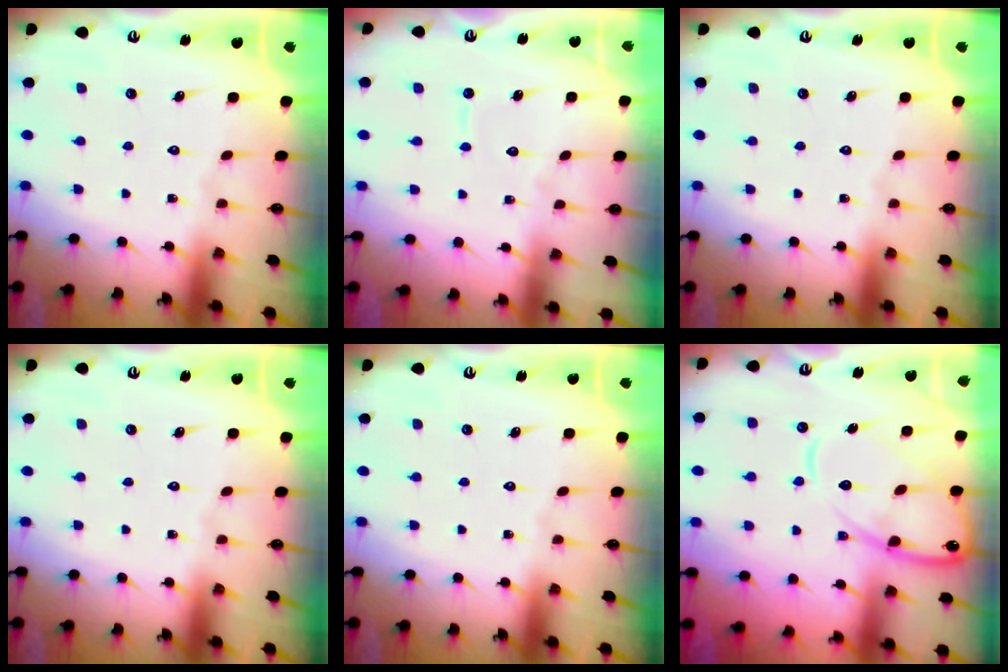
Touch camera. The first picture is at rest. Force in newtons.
{"total": 4.3, "press": 4.3, "slide": 0.4}
{"total": 0.0}
{"total": 0.0}
{"total": 0.0}
{"total": 12.7, "press": 12.7, "slide": 1.1}